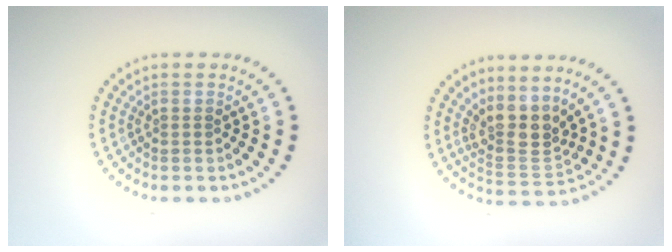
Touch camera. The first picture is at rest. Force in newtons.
{"total": 3.7, "press": 2.9, "slide": 2.3}